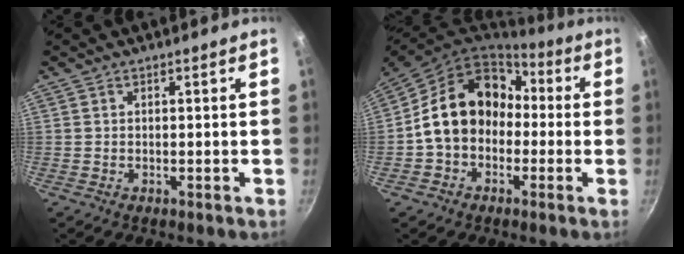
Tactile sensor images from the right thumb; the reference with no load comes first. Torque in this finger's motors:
{"motor_torque": [-0.75, 2.11, 1.32, -0.61, 0.59]}